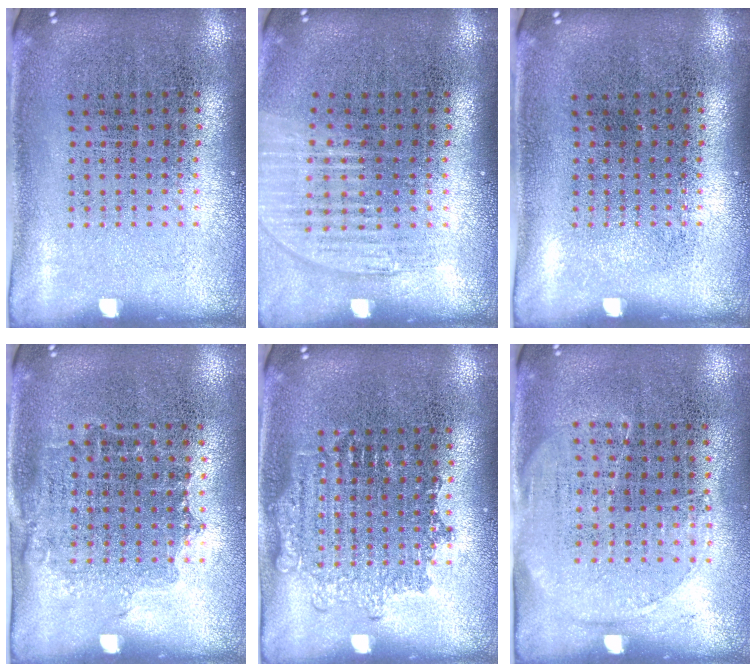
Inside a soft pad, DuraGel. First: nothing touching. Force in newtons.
{"total": 1.2, "press": 1.1, "slide": 0.4}
{"total": 0.0}
{"total": 1.1, "press": 0.9, "slide": 0.5}
{"total": 1.8, "press": 1.8, "slide": 0.3}
{"total": 1.4, "press": 1.2, "slide": 0.7}